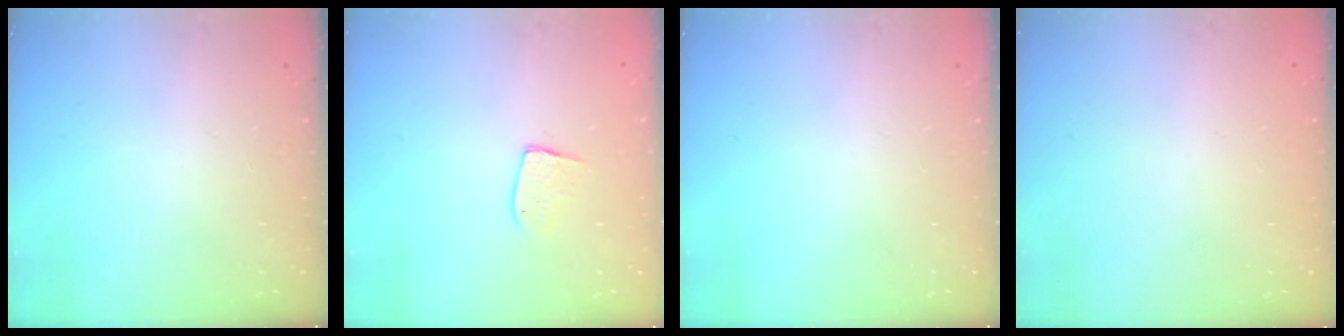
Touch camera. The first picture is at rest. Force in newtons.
{"total": 7.9, "press": 7.9, "slide": 0.4}
{"total": 0.0}
{"total": 0.0}